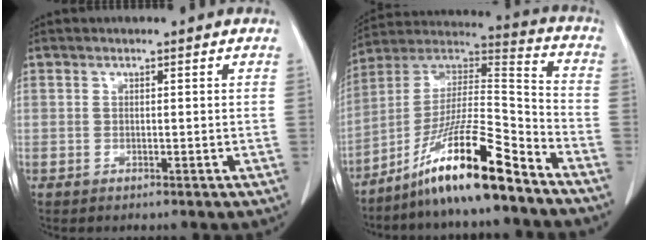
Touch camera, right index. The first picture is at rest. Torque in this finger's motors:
{"motor_torque": [1.09, -1.04, 1.00, 0.21]}